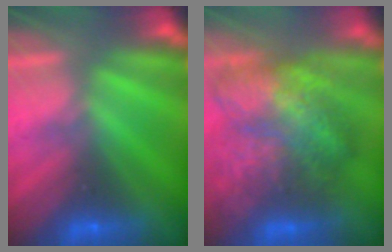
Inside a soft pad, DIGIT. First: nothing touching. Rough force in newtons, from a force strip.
{"total": 8.4}